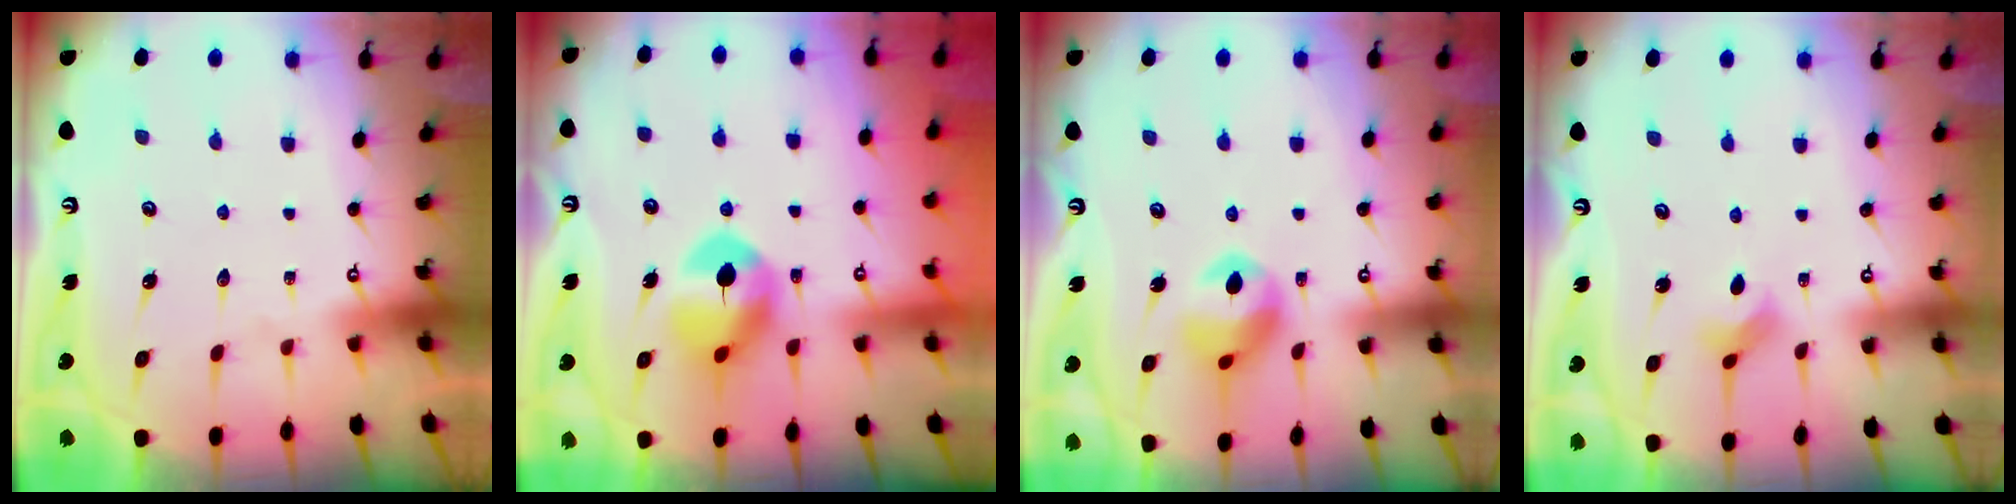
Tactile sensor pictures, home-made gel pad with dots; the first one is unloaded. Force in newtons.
{"total": 10.5, "press": 10.5, "slide": 0.5}
{"total": 11.8, "press": 11.7, "slide": 1.0}
{"total": 2.6, "press": 2.6, "slide": 0.5}